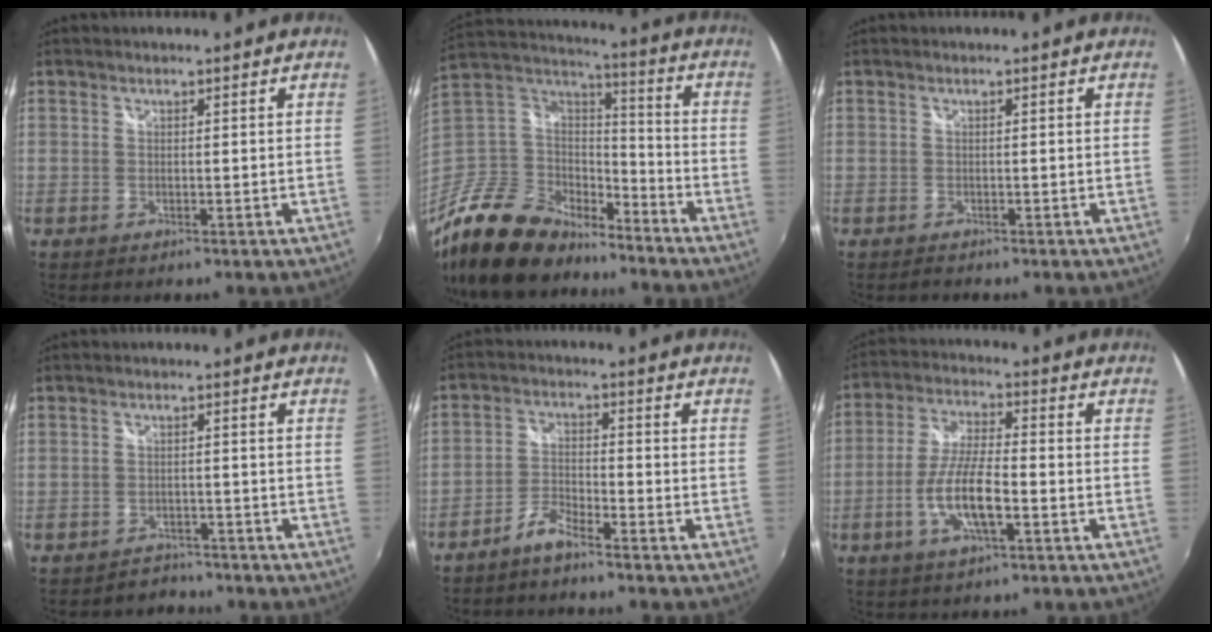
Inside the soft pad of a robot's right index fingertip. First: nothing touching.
{"total": 19.1, "force": [-14.4, 9.7, 8.0], "torque": [-0.193, 0.008, -0.253]}
{"total": 0.8, "force": [-0.7, 0.4, -0.1], "torque": [-0.001, -0.002, -0.012]}
{"total": 3.6, "force": [-3.1, 1.9, -0.4], "torque": [0.002, 0.009, -0.047]}
{"total": 4.9, "force": [-4.4, 0.6, 2.2], "torque": [-0.056, 0.012, -0.089]}
{"total": 9.9, "force": [-3.5, 2.5, 8.9], "torque": [-0.185, 0.000, -0.066]}